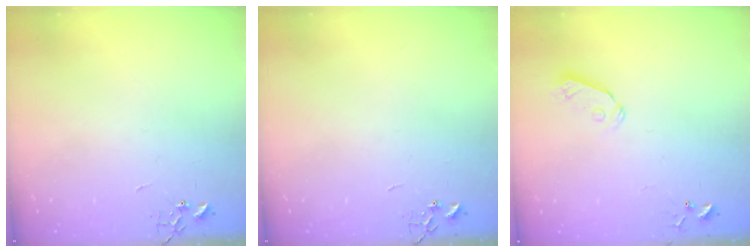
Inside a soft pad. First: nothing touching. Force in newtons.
{"total": 0.0}
{"total": 6.4, "press": 6.4, "slide": 0.6}